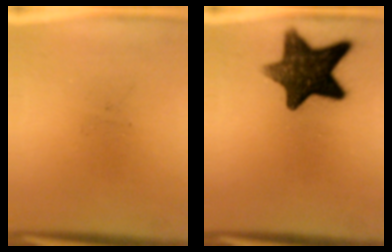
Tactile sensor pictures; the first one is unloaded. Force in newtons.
{"total": 12.9}